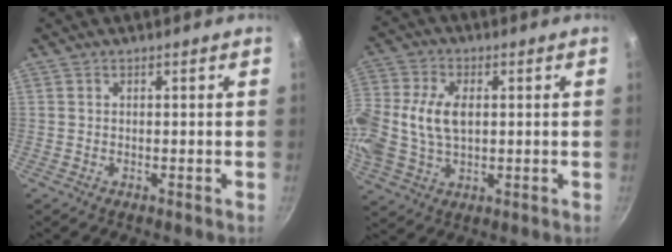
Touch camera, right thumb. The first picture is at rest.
{"total": 15.5, "force": [1.3, 10.5, 11.4], "torque": [-0.256, 0.026, 0.021]}